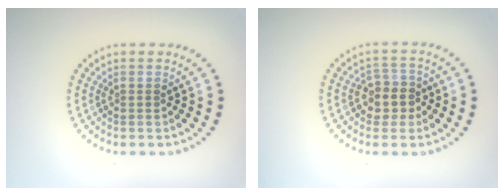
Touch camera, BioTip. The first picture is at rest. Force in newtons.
{"total": 2.8, "press": 2.5, "slide": 1.2}